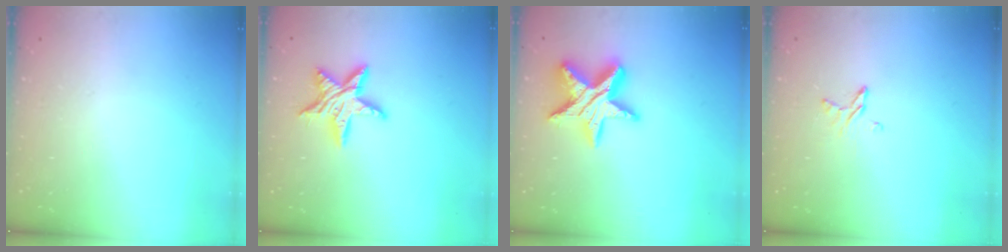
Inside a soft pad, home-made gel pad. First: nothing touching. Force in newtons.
{"total": 11.5, "press": 11.4, "slide": 0.7}
{"total": 16.4, "press": 16.4, "slide": 1.0}
{"total": 4.6, "press": 4.5, "slide": 0.4}